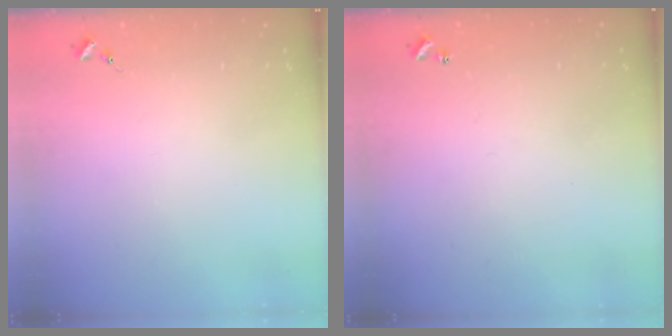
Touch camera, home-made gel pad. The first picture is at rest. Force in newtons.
{"total": 1.0, "press": 1.0, "slide": 0.2}